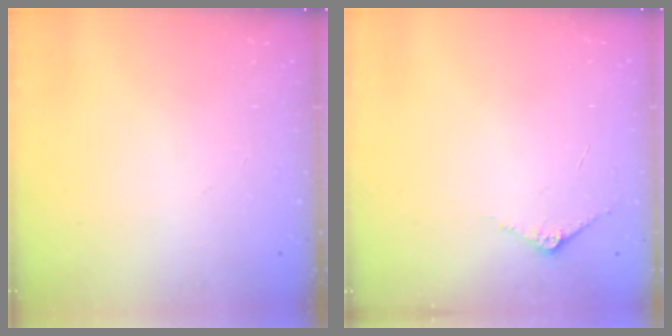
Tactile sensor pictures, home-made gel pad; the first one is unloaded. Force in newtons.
{"total": 6.7, "press": 6.7, "slide": 0.7}